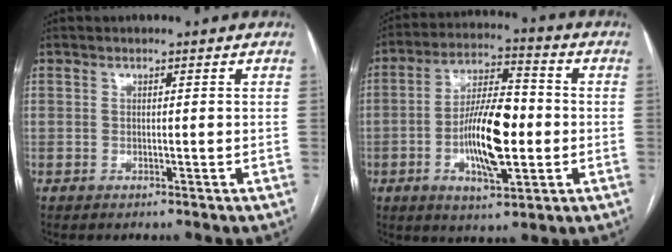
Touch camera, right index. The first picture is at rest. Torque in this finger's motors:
{"motor_torque": [0.74, 0.23, 0.37, 0.21]}